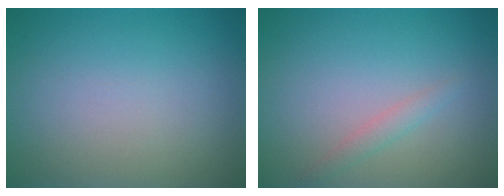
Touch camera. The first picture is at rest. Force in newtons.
{"total": 1.2, "press": 1.2, "slide": 0.0}